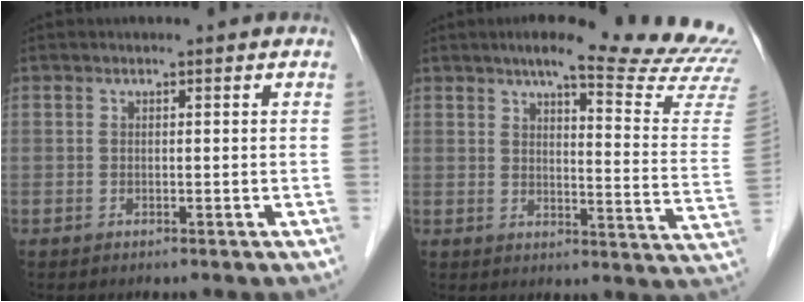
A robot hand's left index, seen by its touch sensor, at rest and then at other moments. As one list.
[{"total": 19.5, "force": [17.6, 0.0, 8.4], "torque": [-0.106, -0.089, 0.196]}]